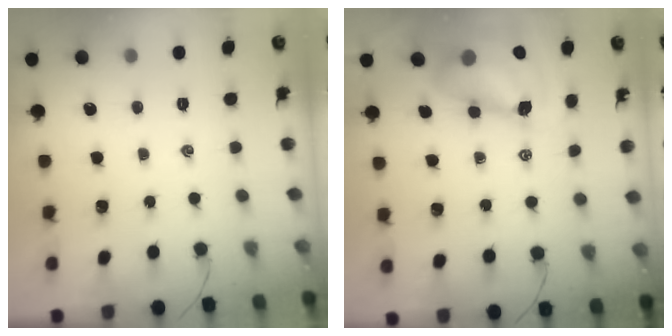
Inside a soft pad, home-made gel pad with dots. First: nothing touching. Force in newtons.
{"total": 10.2, "press": 9.9, "slide": 2.5}